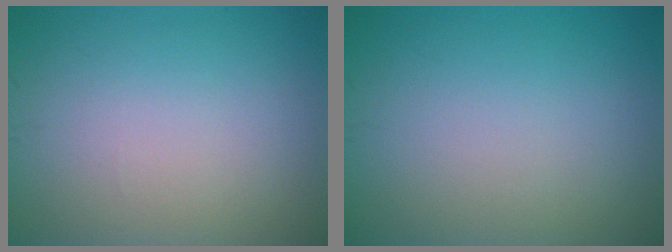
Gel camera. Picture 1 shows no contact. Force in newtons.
{"total": 0.0}